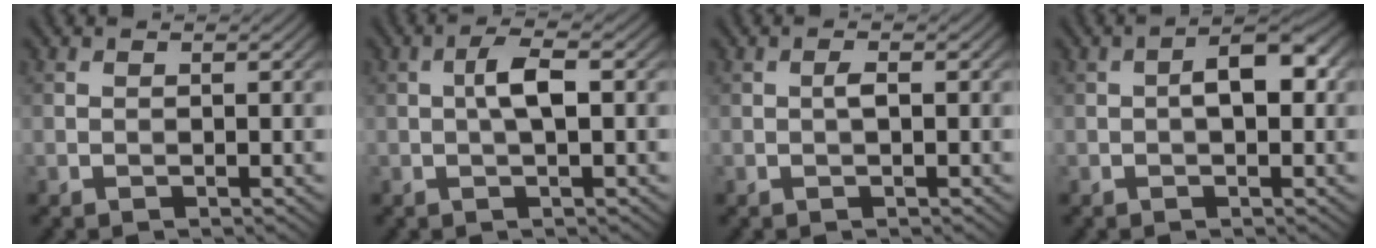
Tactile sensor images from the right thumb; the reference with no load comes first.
{"total": 3.5, "force": [0.1, 0.9, 3.4], "torque": [-0.067, 0.011, -0.002]}
{"total": 1.1, "force": [-0.1, 0.2, 1.1], "torque": [-0.021, 0.004, -0.002]}
{"total": 4.5, "force": [0.1, 2.1, 4.0], "torque": [-0.058, 0.010, -0.004]}